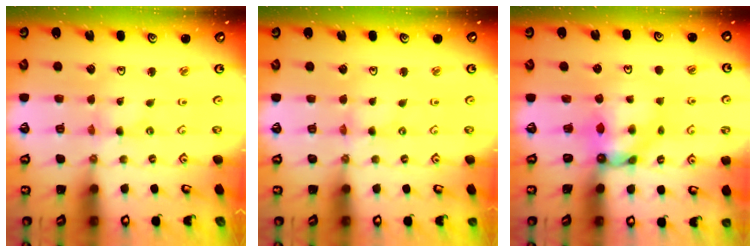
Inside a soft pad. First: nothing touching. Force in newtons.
{"total": 0.8, "press": 0.8, "slide": 0.2}
{"total": 5.9, "press": 5.9, "slide": 0.8}